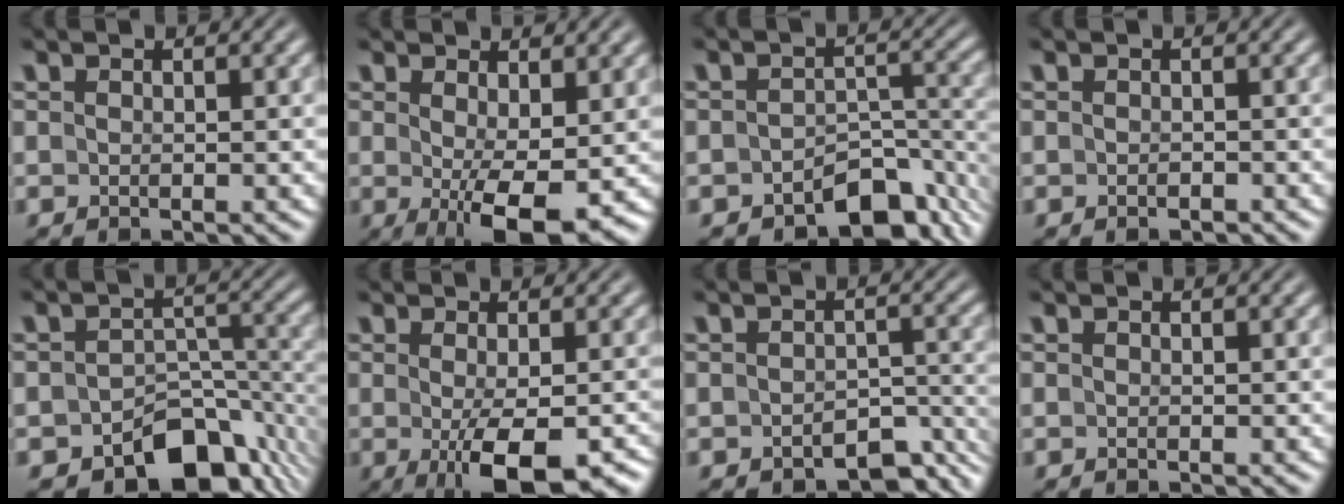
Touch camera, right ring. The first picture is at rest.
{"total": 5.2, "force": [-1.1, 1.1, 5.0], "torque": [-0.075, -0.024, -0.004]}
{"total": 8.7, "force": [-6.6, 4.0, 3.9], "torque": [-0.033, -0.013, -0.094]}
{"total": 0.7, "force": [-0.7, 0.1, 0.1], "torque": [-0.004, -0.006, -0.007]}
{"total": 12.5, "force": [-8.7, 7.1, 5.4], "torque": [-0.069, -0.028, -0.129]}
{"total": 5.8, "force": [-2.5, 1.2, 5.0], "torque": [-0.077, -0.021, -0.022]}
{"total": 5.1, "force": [-4.4, 1.9, 1.7], "torque": [-0.012, -0.013, -0.061]}
{"total": 0.0}